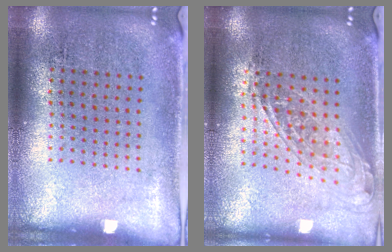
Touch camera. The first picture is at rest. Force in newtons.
{"total": 1.6, "press": 1.3, "slide": 0.9}